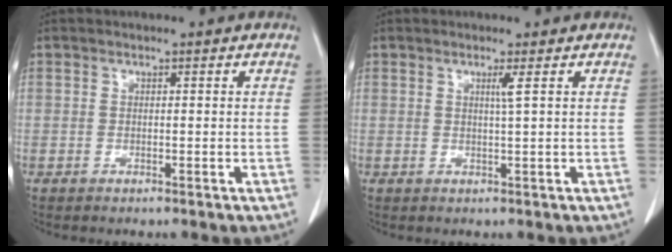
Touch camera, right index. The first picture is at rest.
{"total": 1.4, "force": [0.5, -0.5, 1.2], "torque": [-0.026, -0.004, 0.010]}